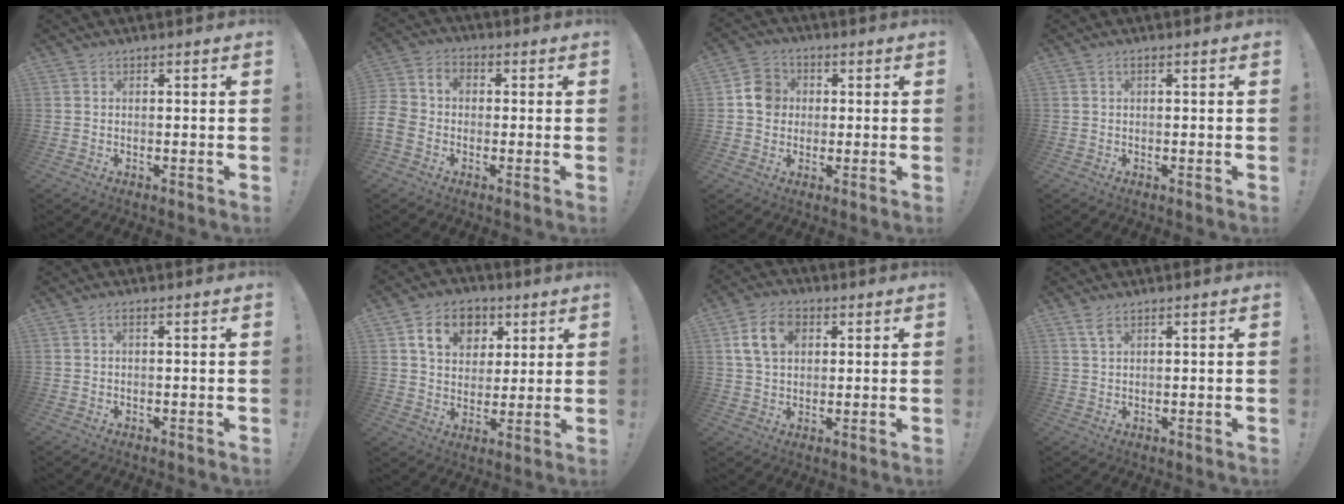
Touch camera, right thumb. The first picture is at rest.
{"total": 7.5, "force": [-2.6, 5.9, 3.8], "torque": [-0.081, 0.019, -0.047]}
{"total": 7.7, "force": [0.6, 7.1, 3.0], "torque": [-0.041, 0.014, 0.016]}
{"total": 0.8, "force": [0.0, 0.2, 0.8], "torque": [-0.022, 0.004, 0.000]}
{"total": 1.3, "force": [-0.2, 0.1, 1.2], "torque": [-0.029, 0.005, -0.004]}
{"total": 12.5, "force": [5.3, 9.6, 6.1], "torque": [-0.083, -0.014, 0.100]}
{"total": 10.8, "force": [3.4, 7.6, 6.9], "torque": [-0.116, 0.007, 0.063]}
{"total": 2.8, "force": [1.6, 1.0, 2.1], "torque": [-0.039, -0.002, 0.028]}